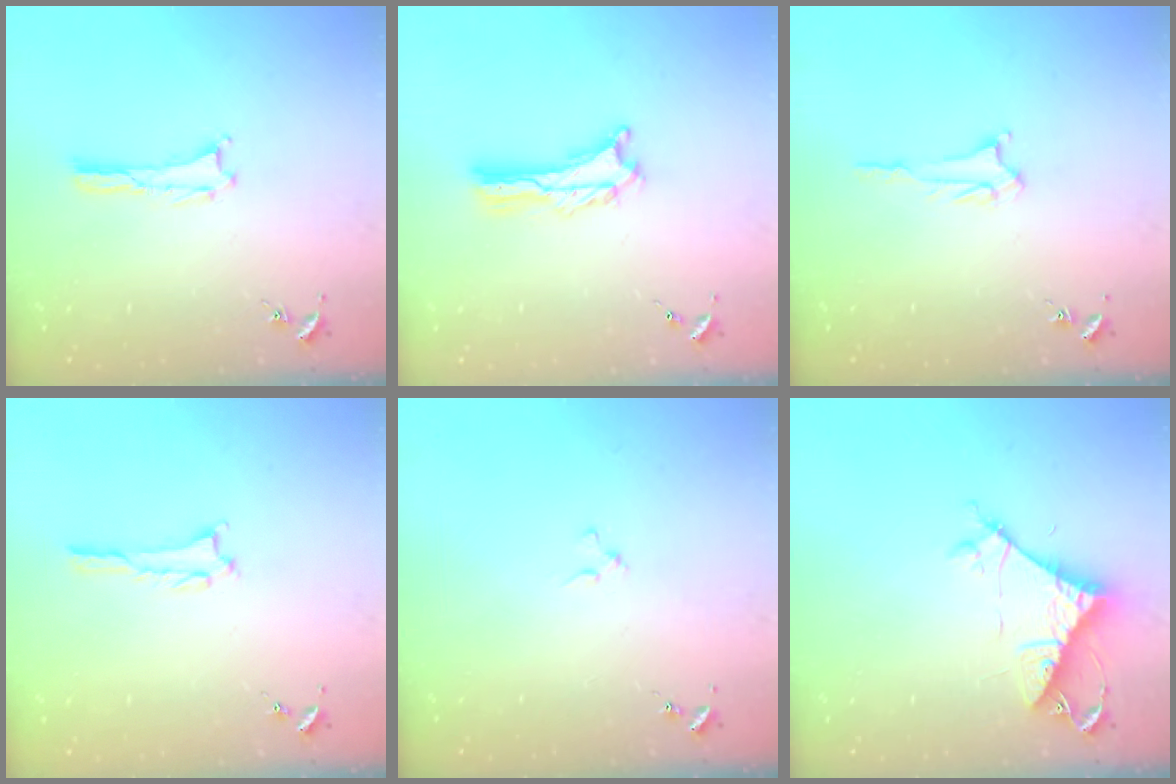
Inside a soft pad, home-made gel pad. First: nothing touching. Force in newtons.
{"total": 2.7, "press": 2.7, "slide": 0.3}
{"total": 2.6, "press": 2.6, "slide": 0.3}
{"total": 1.0, "press": 1.0, "slide": 0.2}
{"total": 0.9, "press": 0.9, "slide": 0.2}
{"total": 7.6, "press": 7.6, "slide": 0.6}